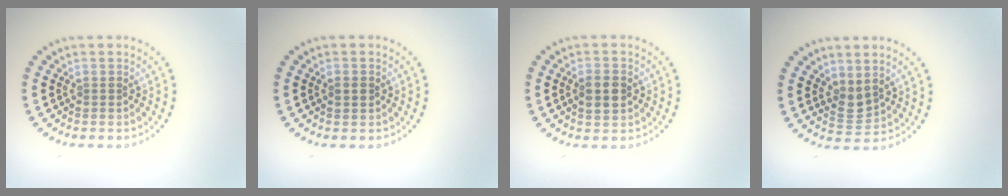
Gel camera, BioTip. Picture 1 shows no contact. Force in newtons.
{"total": 1.3, "press": 1.3, "slide": 0.1}
{"total": 2.4, "press": 2.4, "slide": 0.1}
{"total": 1.8, "press": 1.5, "slide": 1.0}